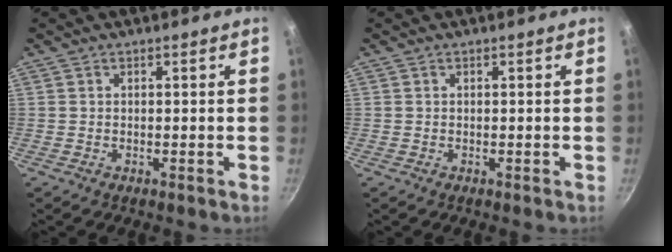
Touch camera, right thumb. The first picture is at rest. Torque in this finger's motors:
{"motor_torque": [-0.56, 0.19, 0.01, -0.41, 0.02]}